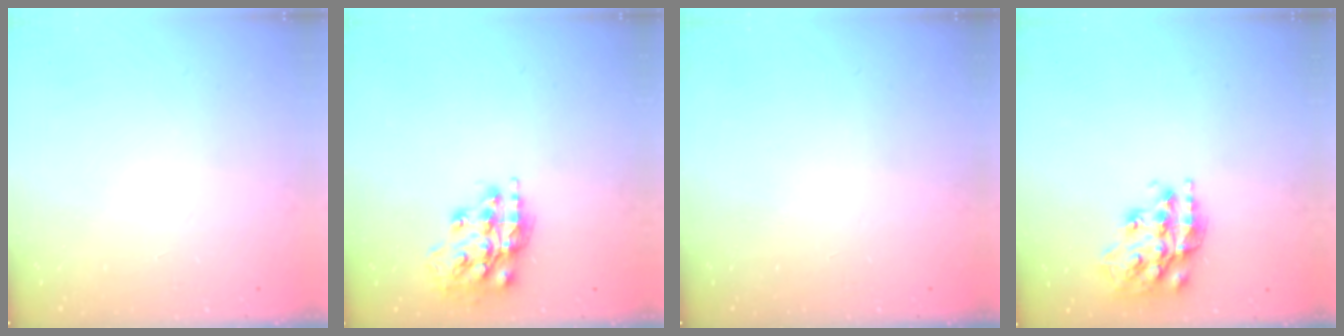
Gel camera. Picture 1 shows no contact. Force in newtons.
{"total": 14.9, "press": 14.9, "slide": 1.1}
{"total": 0.0}
{"total": 19.7, "press": 19.6, "slide": 1.4}